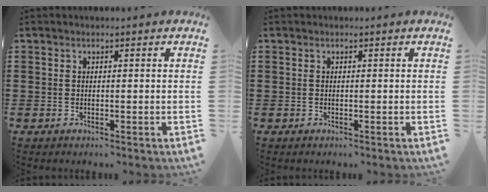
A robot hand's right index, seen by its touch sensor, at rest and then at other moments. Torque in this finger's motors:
{"motor_torque": [0.54, 1.59, 0.00, 0.00]}